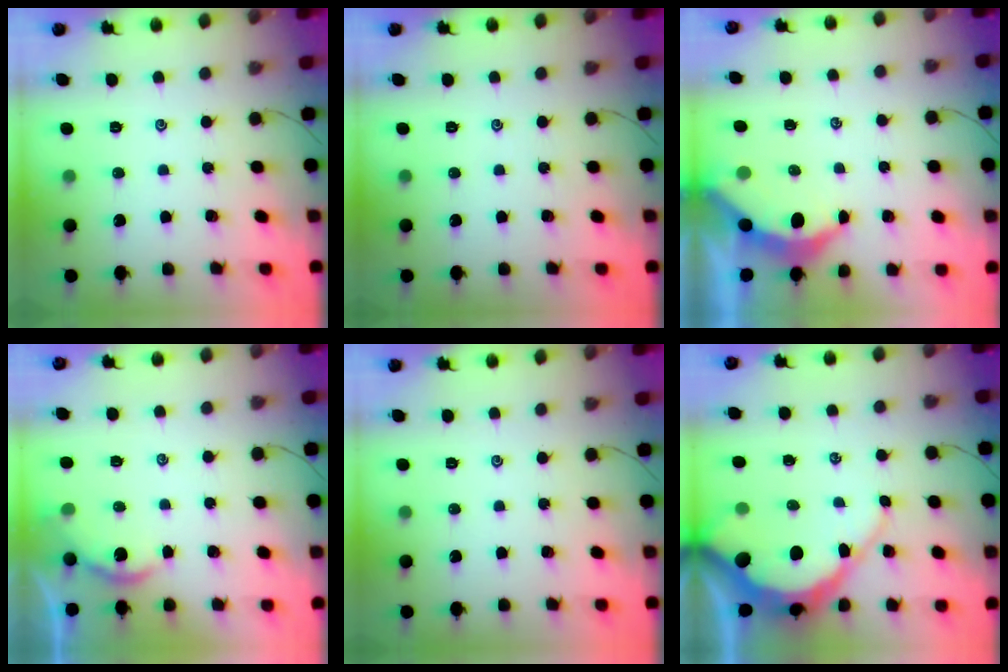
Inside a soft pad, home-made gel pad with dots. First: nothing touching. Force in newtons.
{"total": 0.0}
{"total": 4.6, "press": 4.6, "slide": 0.3}
{"total": 2.3, "press": 2.3, "slide": 0.3}
{"total": 0.0}
{"total": 10.8, "press": 10.7, "slide": 1.0}